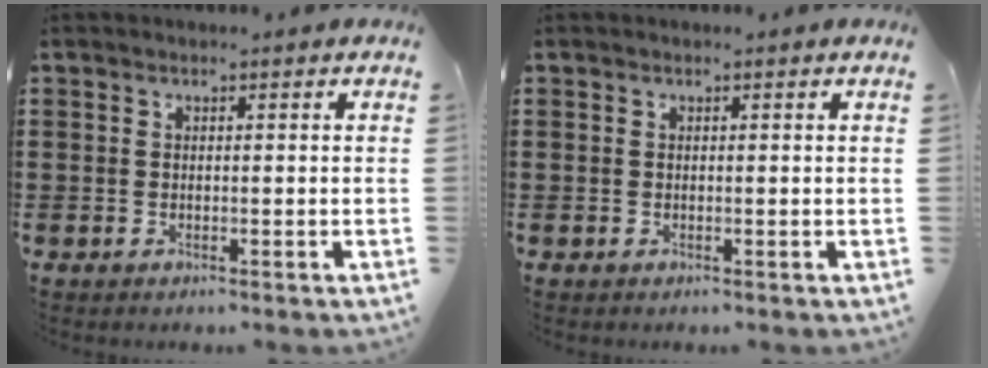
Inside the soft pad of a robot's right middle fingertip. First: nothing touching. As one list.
[{"total": 0.0}]